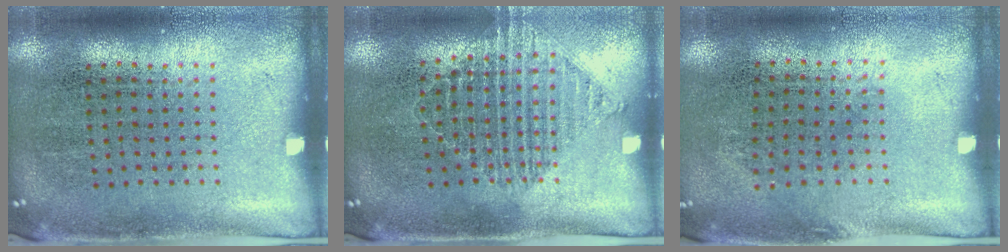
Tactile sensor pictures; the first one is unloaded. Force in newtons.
{"total": 1.1, "press": 1.1, "slide": 0.1}
{"total": 0.9, "press": 0.7, "slide": 0.6}